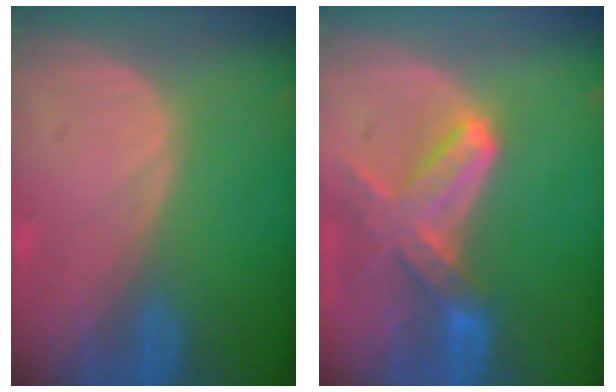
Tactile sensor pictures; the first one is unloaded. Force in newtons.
{"total": 7.6, "press": 6.9, "slide": 3.4}